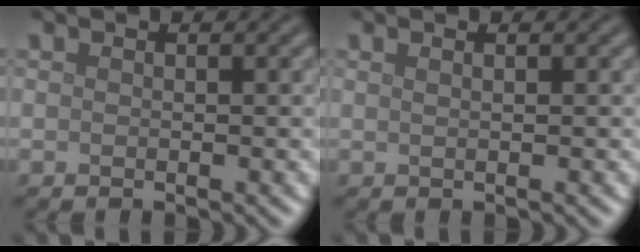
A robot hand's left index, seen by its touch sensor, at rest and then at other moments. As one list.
[{"total": 1.7, "force": [0.9, 0.8, 1.2], "torque": [-0.003, -0.002, -0.005]}]